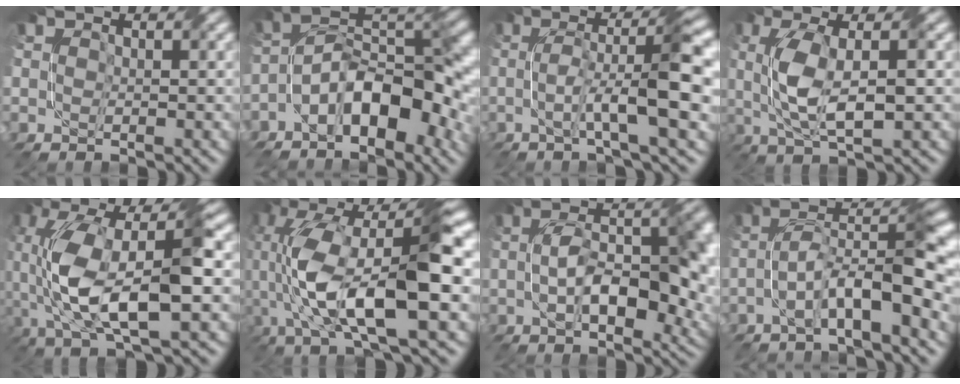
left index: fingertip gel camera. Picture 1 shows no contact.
{"total": 9.7, "force": [-3.9, 4.5, 7.7], "torque": [-0.113, 0.020, -0.078]}
{"total": 7.8, "force": [-0.4, 1.1, 7.7], "torque": [-0.130, 0.014, -0.009]}
{"total": 5.7, "force": [0.3, 1.8, 5.4], "torque": [-0.113, 0.002, 0.008]}
{"total": 11.8, "force": [-1.2, 4.3, 11.0], "torque": [-0.218, 0.010, -0.023]}
{"total": 12.9, "force": [-1.1, 4.1, 12.2], "torque": [-0.225, 0.013, -0.024]}
{"total": 11.6, "force": [-0.7, 5.1, 10.4], "torque": [-0.154, 0.002, -0.011]}
{"total": 7.5, "force": [-2.5, 1.8, 6.8], "torque": [-0.120, 0.023, -0.045]}